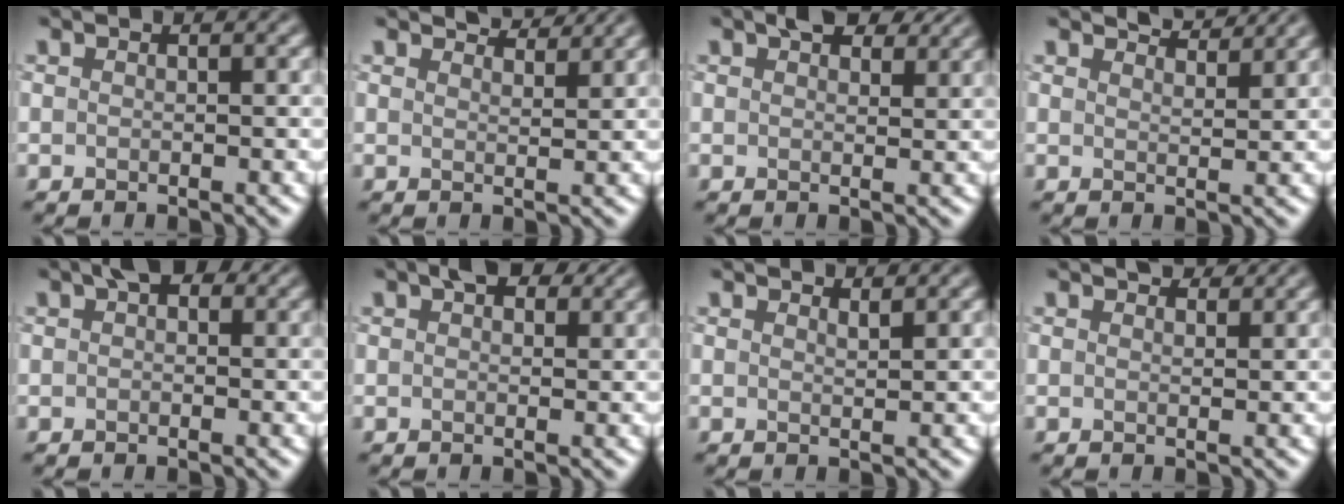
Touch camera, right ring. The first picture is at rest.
{"total": 2.7, "force": [2.6, 0.2, 0.6], "torque": [-0.010, 0.001, 0.035]}
{"total": 3.5, "force": [2.4, 1.6, 1.9], "torque": [-0.026, 0.005, 0.039]}
{"total": 3.0, "force": [2.9, 0.3, 0.8], "torque": [-0.010, 0.000, 0.038]}
{"total": 2.0, "force": [1.0, 1.2, 1.3], "torque": [-0.011, 0.005, 0.010]}
{"total": 2.7, "force": [1.6, 1.5, 1.6], "torque": [-0.016, 0.003, 0.024]}
{"total": 1.1, "force": [1.1, 0.1, 0.3], "torque": [-0.001, 0.001, 0.017]}
{"total": 2.1, "force": [1.9, 0.6, 0.7], "torque": [-0.013, 0.000, 0.028]}